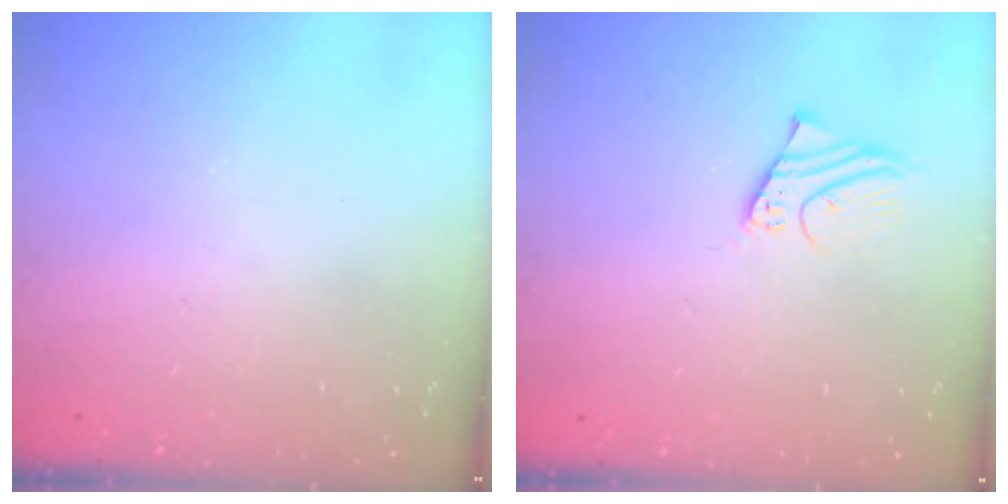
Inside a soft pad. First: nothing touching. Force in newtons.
{"total": 2.2, "press": 2.2, "slide": 0.1}